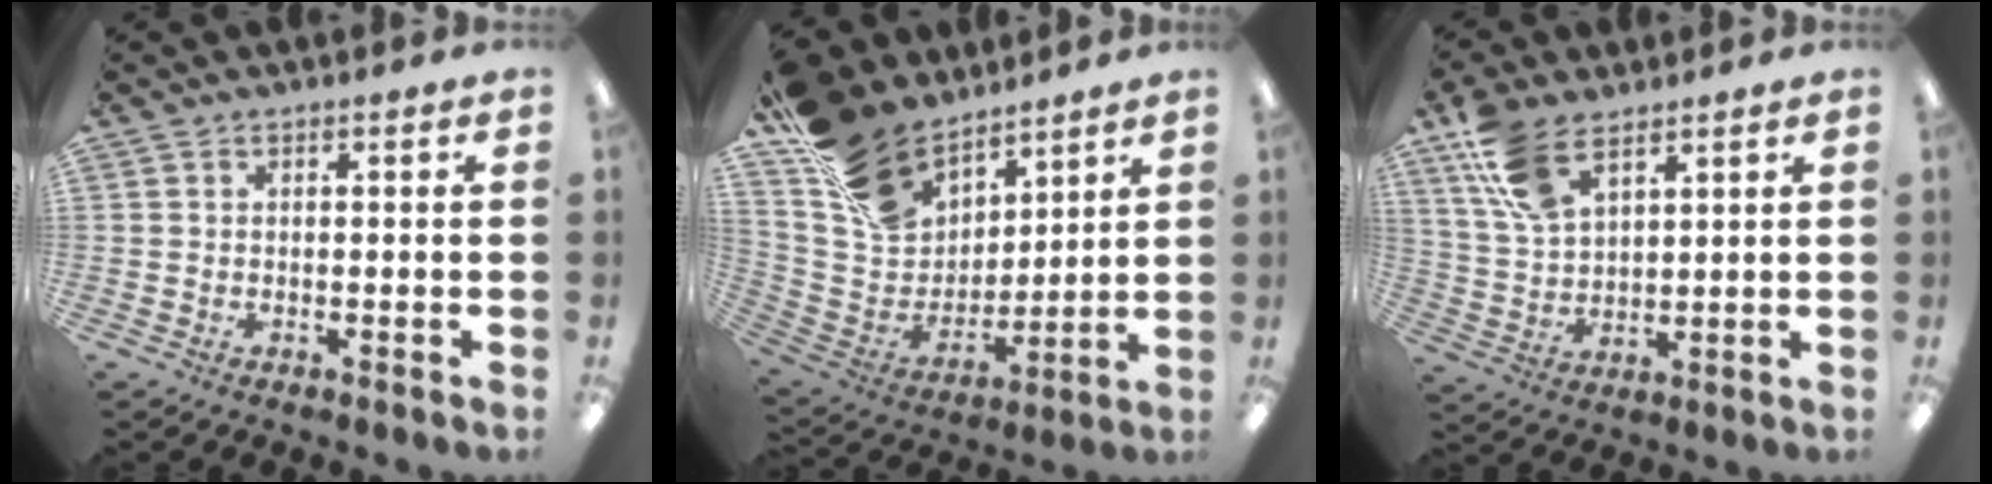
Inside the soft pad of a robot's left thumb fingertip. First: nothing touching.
{"total": 19.1, "force": [13.8, 10.9, 7.5], "torque": [-0.163, -0.079, 0.266]}
{"total": 11.5, "force": [7.6, 5.5, 6.6], "torque": [-0.138, -0.021, 0.147]}